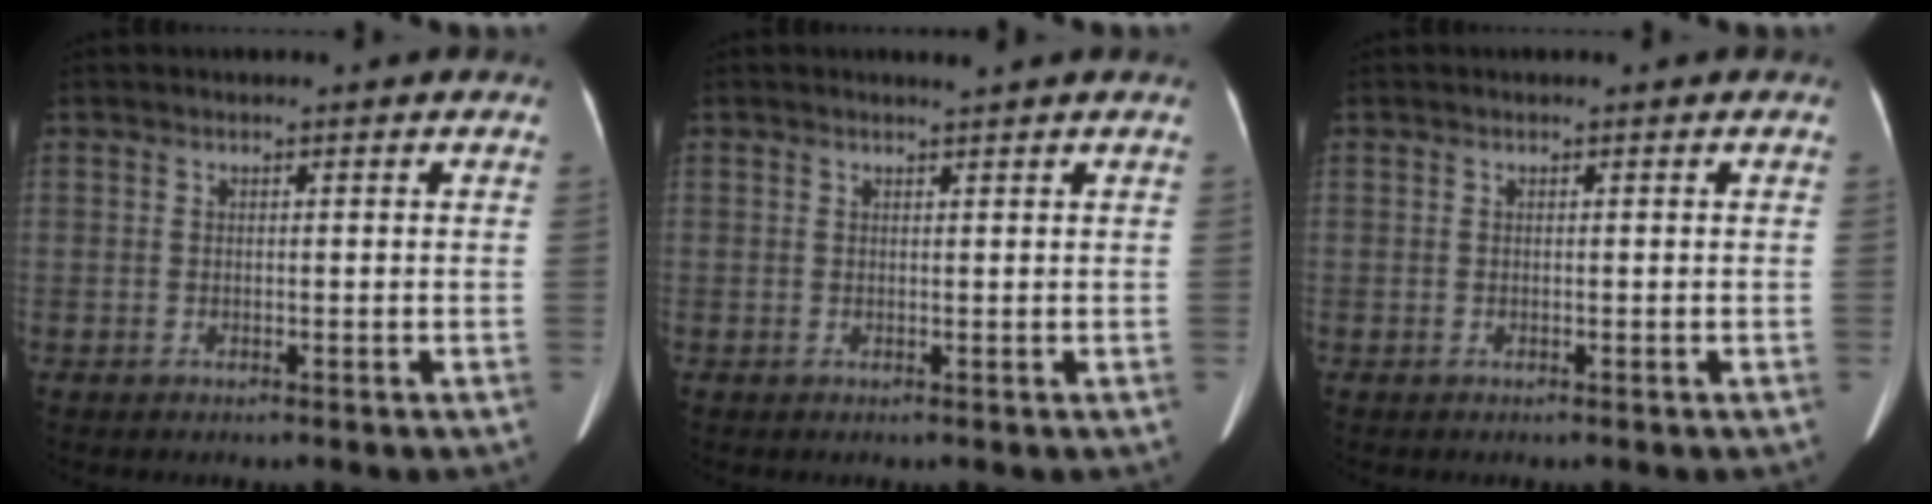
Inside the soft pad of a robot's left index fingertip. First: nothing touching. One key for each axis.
{"total": 1.1, "fx": 1.0, "fy": -0.3, "fz": 0.4, "tx": -0.011, "ty": -0.003, "tz": 0.020}
{"total": 0.0}